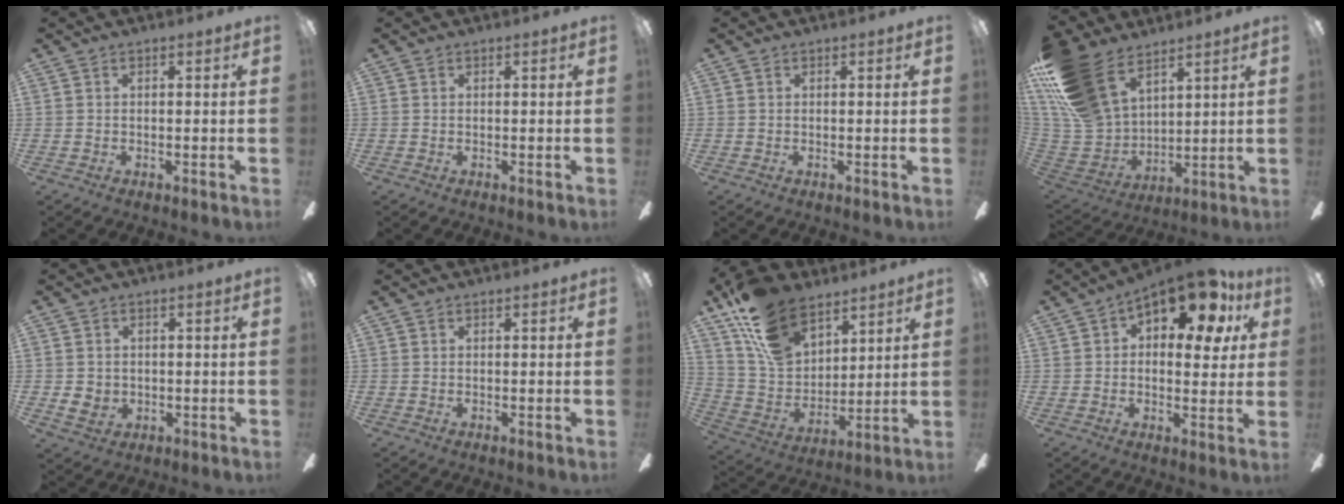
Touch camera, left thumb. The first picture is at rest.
{"total": 0.0}
{"total": 0.0}
{"total": 22.3, "force": [13.5, 12.8, 12.4], "torque": [-0.285, -0.062, 0.255]}
{"total": 3.4, "force": [0.0, 3.2, 1.2], "torque": [-0.015, 0.000, 0.002]}
{"total": 0.0}
{"total": 18.3, "force": [12.7, 10.3, 8.3], "torque": [-0.181, -0.054, 0.243]}
{"total": 14.4, "force": [8.3, 7.0, 9.5], "torque": [-0.120, -0.045, 0.137]}